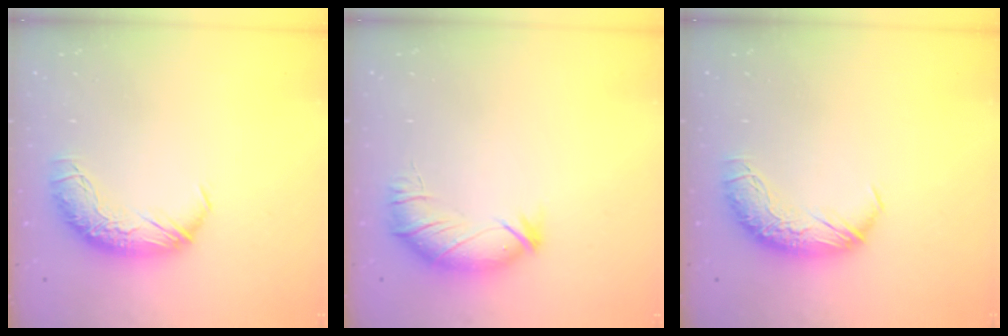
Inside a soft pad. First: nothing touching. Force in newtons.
{"total": 3.2, "press": 2.5, "slide": 1.9}
{"total": 0.0}